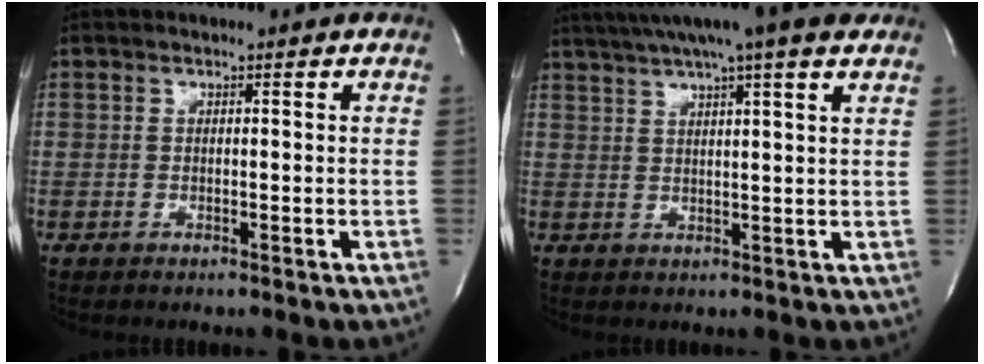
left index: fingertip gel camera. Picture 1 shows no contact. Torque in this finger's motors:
{"motor_torque": [0.39, -0.40, 1.05, 0.21]}